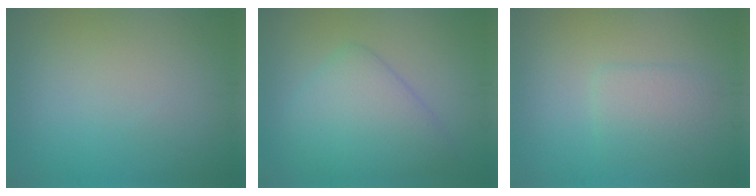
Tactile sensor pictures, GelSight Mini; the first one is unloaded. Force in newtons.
{"total": 5.6, "press": 5.6, "slide": 0.0}
{"total": 2.4, "press": 2.3, "slide": 0.5}